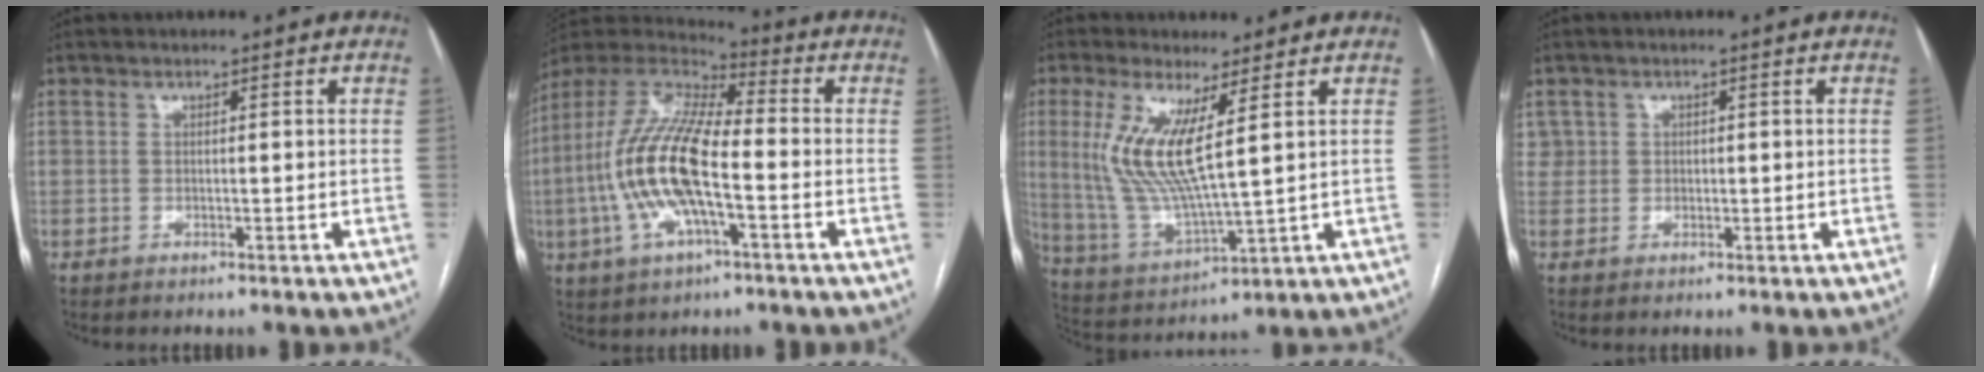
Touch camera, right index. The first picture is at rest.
{"total": 16.7, "force": [-3.1, 4.8, 15.7], "torque": [-0.338, 0.005, -0.061]}
{"total": 11.2, "force": [3.3, 1.4, 10.5], "torque": [-0.239, -0.019, 0.071]}
{"total": 2.1, "force": [0.5, 2.1, 0.2], "torque": [0.005, 0.011, 0.008]}